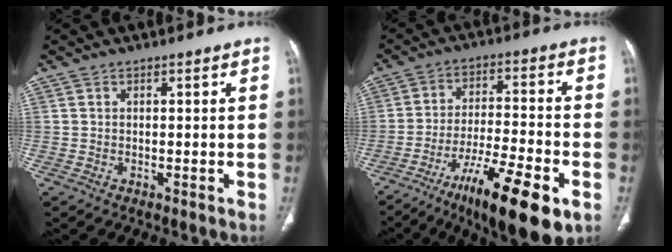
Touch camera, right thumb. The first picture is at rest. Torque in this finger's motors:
{"motor_torque": [1.87, 2.59, 0.15, -0.20, 0.13]}